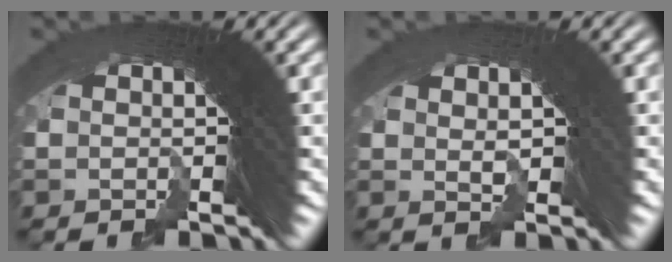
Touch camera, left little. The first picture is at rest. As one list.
[{"total": 1.6, "force": [0.0, 1.2, 1.0], "torque": [-0.018, -0.006, 0.005]}]